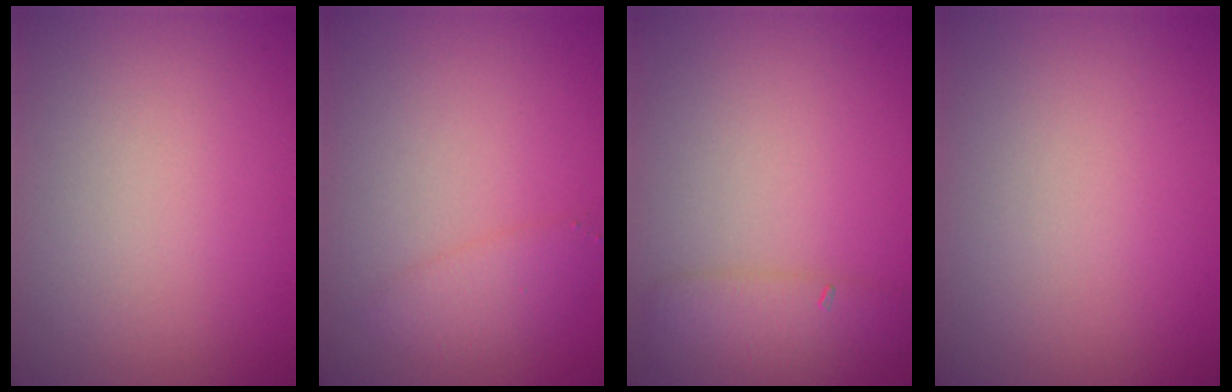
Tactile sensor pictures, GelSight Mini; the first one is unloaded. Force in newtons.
{"total": 1.8, "press": 1.8, "slide": 0.1}
{"total": 2.5, "press": 2.5, "slide": 0.1}
{"total": 0.0}